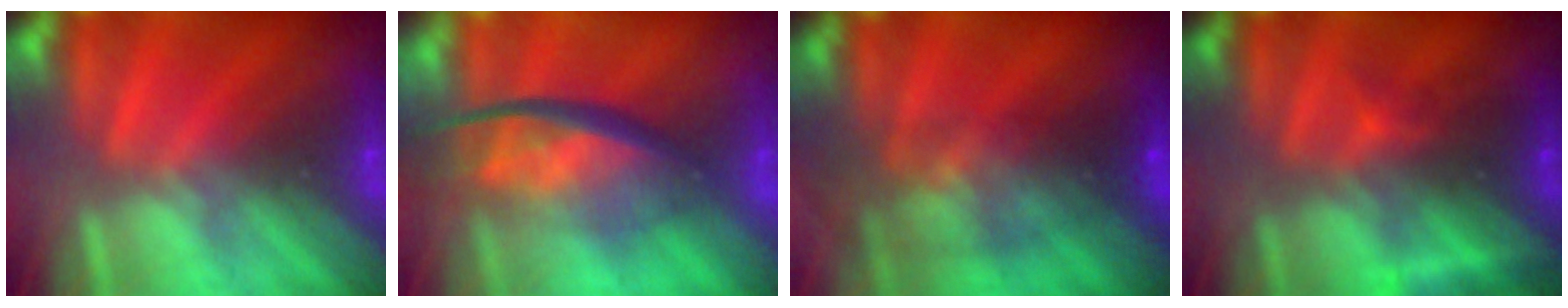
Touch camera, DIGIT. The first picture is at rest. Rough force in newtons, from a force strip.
{"total": 10.2}
{"total": 7.0}
{"total": 2.5}